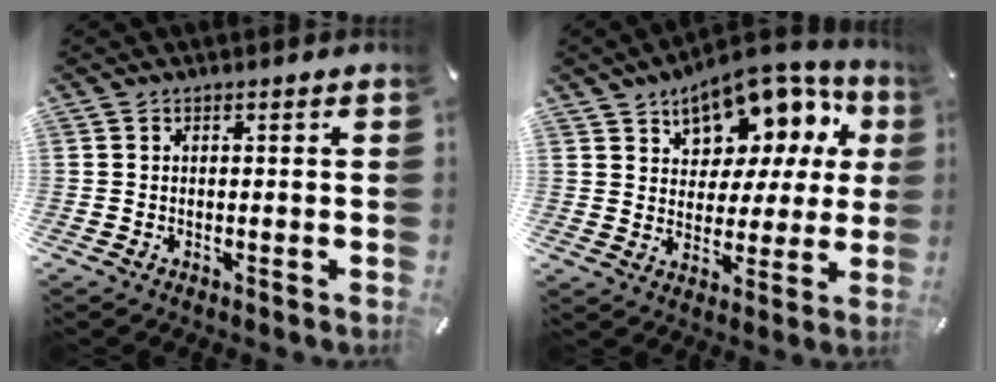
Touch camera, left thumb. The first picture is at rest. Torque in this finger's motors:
{"motor_torque": [2.50, 2.50, 0.30, -0.13, 0.16]}